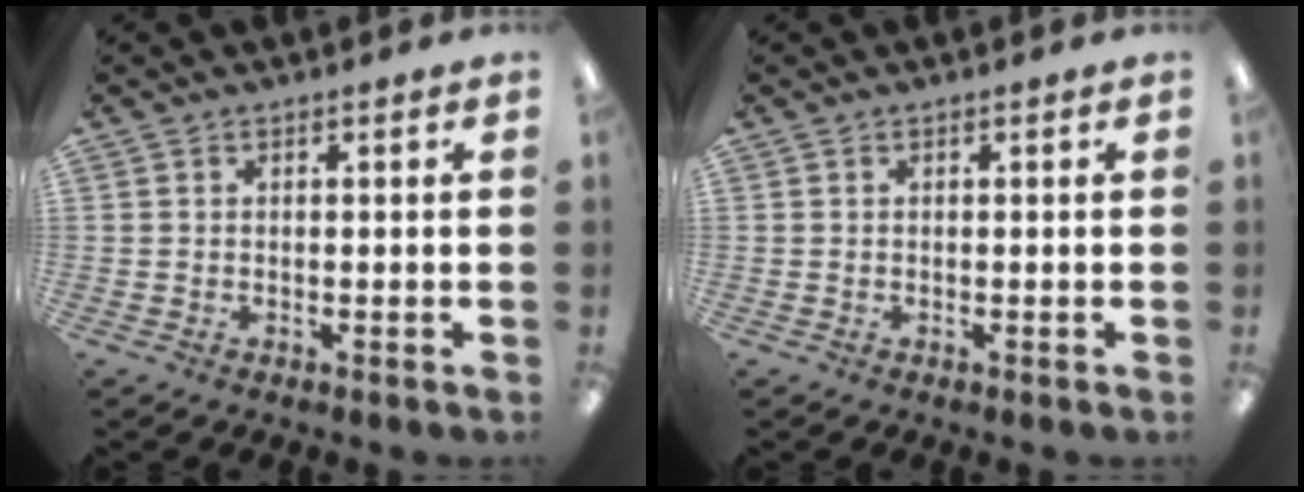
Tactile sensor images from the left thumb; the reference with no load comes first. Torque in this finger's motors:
{"motor_torque": [0.00, 0.00, 0.00, 0.00, 0.00]}